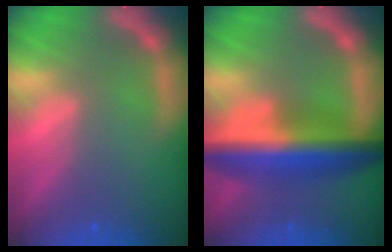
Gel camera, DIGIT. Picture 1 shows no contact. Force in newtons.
{"total": 9.5}